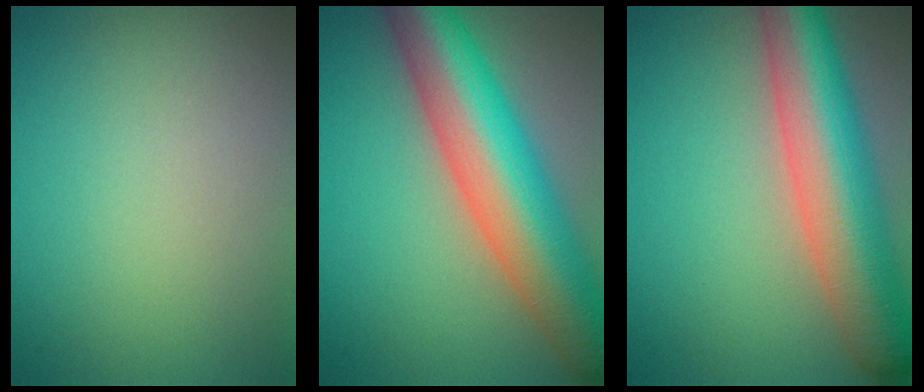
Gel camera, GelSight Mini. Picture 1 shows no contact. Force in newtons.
{"total": 11.7, "press": 11.7, "slide": 0.4}
{"total": 9.9, "press": 9.8, "slide": 0.5}